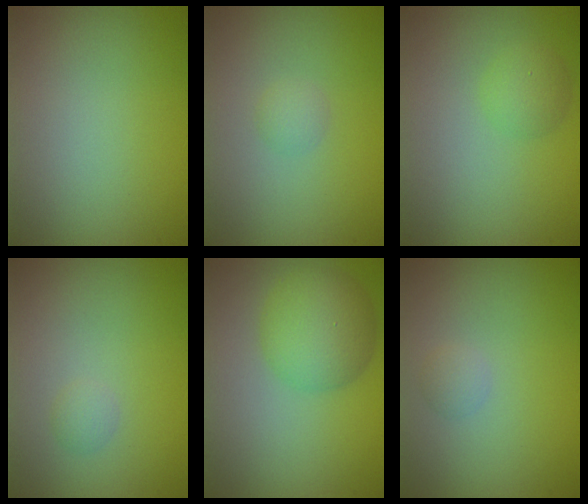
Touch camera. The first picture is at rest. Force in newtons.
{"total": 1.0, "press": 1.0, "slide": 0.1}
{"total": 1.9, "press": 1.9, "slide": 0.1}
{"total": 0.8, "press": 0.8, "slide": 0.1}
{"total": 5.1, "press": 5.1, "slide": 0.2}
{"total": 0.9, "press": 0.9, "slide": 0.1}